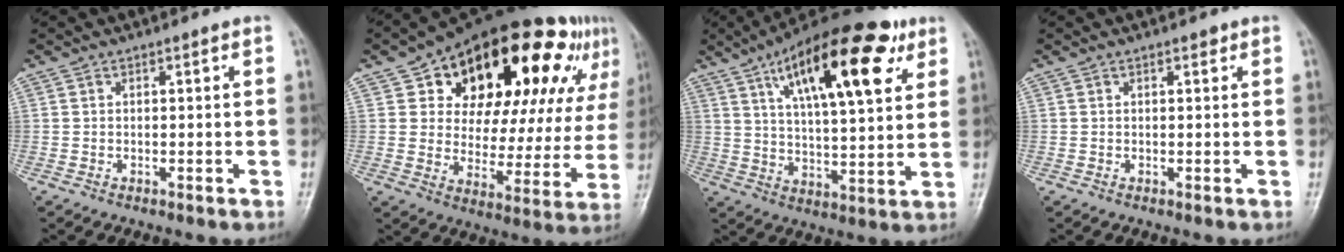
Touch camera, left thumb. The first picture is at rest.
{"total": 30.2, "force": [14.4, 15.6, 21.4], "torque": [-0.257, 0.008, 0.214]}
{"total": 22.9, "force": [10.8, 8.3, 18.5], "torque": [-0.264, -0.018, 0.169]}
{"total": 0.8, "force": [0.5, 0.4, 0.5], "torque": [-0.005, -0.002, 0.005]}